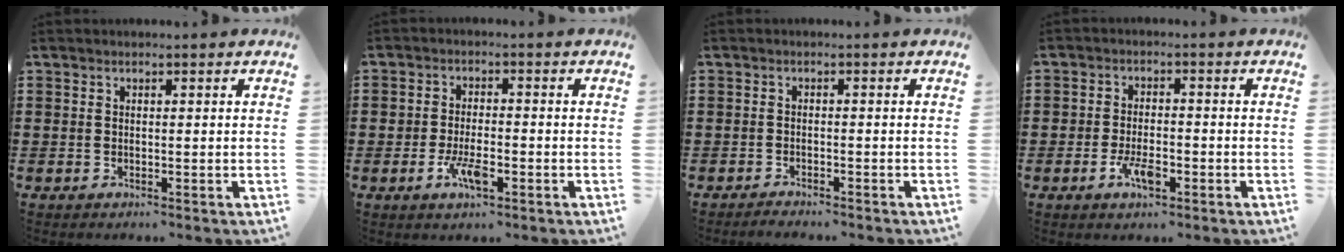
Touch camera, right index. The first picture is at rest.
{"total": 4.5, "force": [-1.9, 1.7, 3.6], "torque": [-0.081, -0.002, -0.039]}
{"total": 1.2, "force": [-1.2, 0.1, 0.0], "torque": [-0.004, 0.004, -0.026]}
{"total": 4.0, "force": [-2.0, 1.7, 3.0], "torque": [-0.064, 0.000, -0.039]}